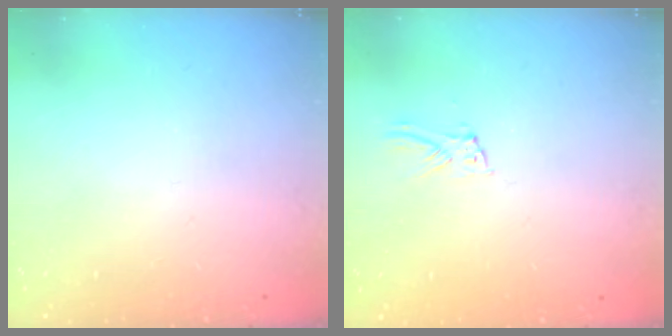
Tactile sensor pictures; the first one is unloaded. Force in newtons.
{"total": 4.4, "press": 4.4, "slide": 0.4}